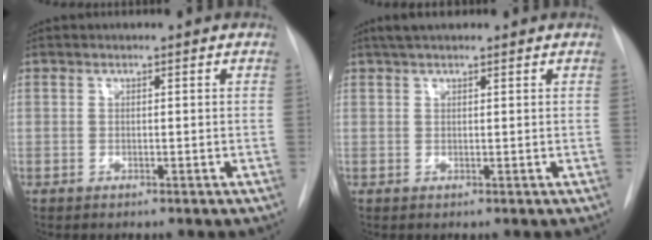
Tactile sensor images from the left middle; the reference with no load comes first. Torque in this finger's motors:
{"motor_torque": [0.25, -0.25, 0.02, 0.01]}